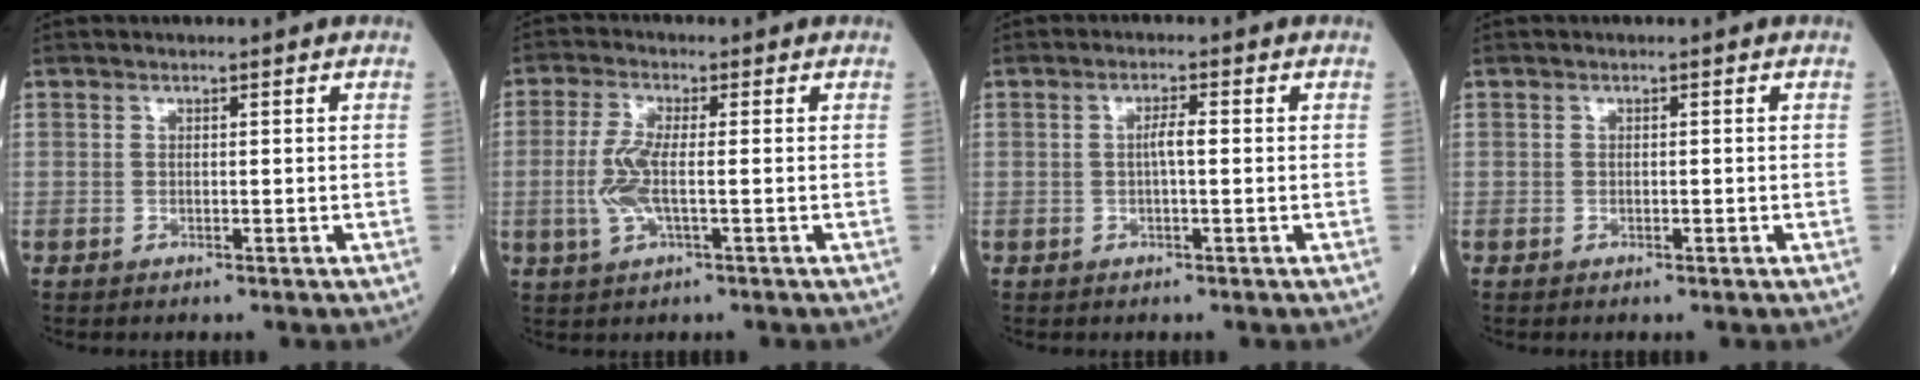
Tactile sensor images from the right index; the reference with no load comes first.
{"total": 5.6, "force": [-0.6, 1.3, 5.4], "torque": [-0.133, -0.004, -0.017]}
{"total": 2.2, "force": [0.0, 0.2, 2.2], "torque": [-0.040, 0.002, -0.001]}
{"total": 0.6, "force": [-0.2, 0.3, 0.5], "torque": [-0.009, 0.000, -0.002]}